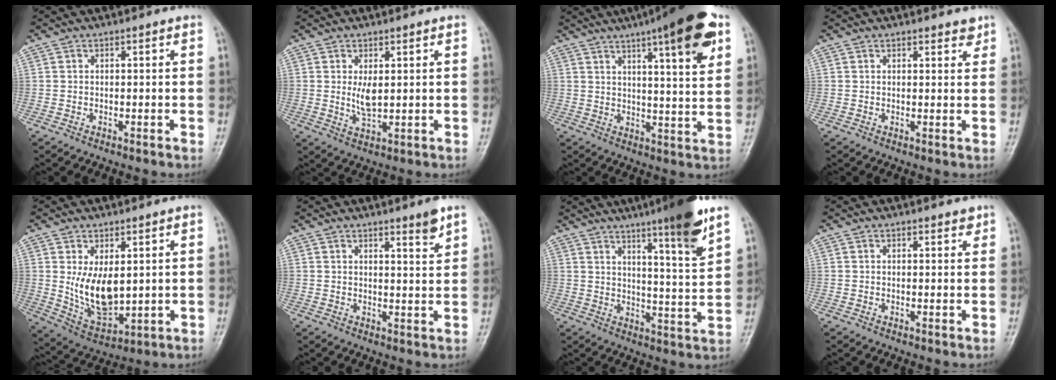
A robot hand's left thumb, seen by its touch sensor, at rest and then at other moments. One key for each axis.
{"total": 3.9, "fx": 0.8, "fy": 1.8, "fz": 3.4, "tx": -0.059, "ty": -0.013, "tz": 0.021}
{"total": 16.3, "fx": 8.6, "fy": 3.1, "fz": 13.5, "tx": -0.176, "ty": -0.025, "tz": 0.119}
{"total": 2.1, "fx": 1.7, "fy": 0.9, "fz": 0.8, "tx": 0.004, "ty": -0.010, "tz": 0.018}
{"total": 10.1, "fx": 1.6, "fy": 5.5, "fz": 8.4, "tx": -0.131, "ty": -0.025, "tz": 0.050}
{"total": 3.7, "fx": 2.7, "fy": 0.3, "fz": 2.6, "tx": -0.033, "ty": -0.025, "tz": 0.040}
{"total": 13.4, "fx": 8.5, "fy": 0.7, "fz": 10.3, "tx": -0.146, "ty": -0.049, "tz": 0.128}
{"total": 1.5, "fx": 1.2, "fy": 0.6, "fz": 0.6, "tx": -0.001, "ty": -0.007, "tz": 0.013}